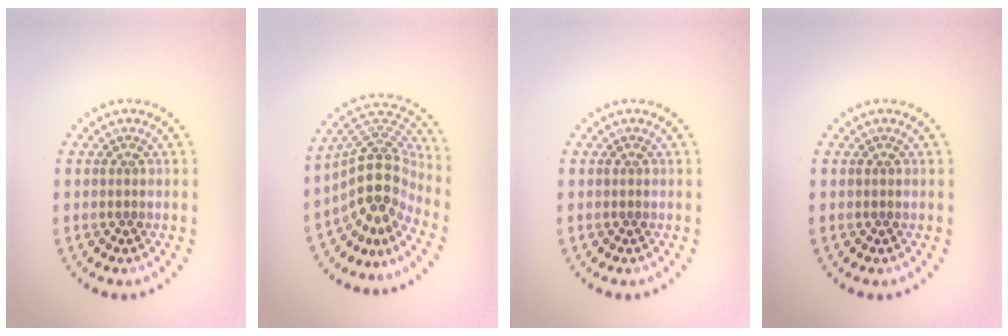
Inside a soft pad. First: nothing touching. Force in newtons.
{"total": 5.4, "press": 3.9, "slide": 3.7}
{"total": 0.0}
{"total": 0.0}